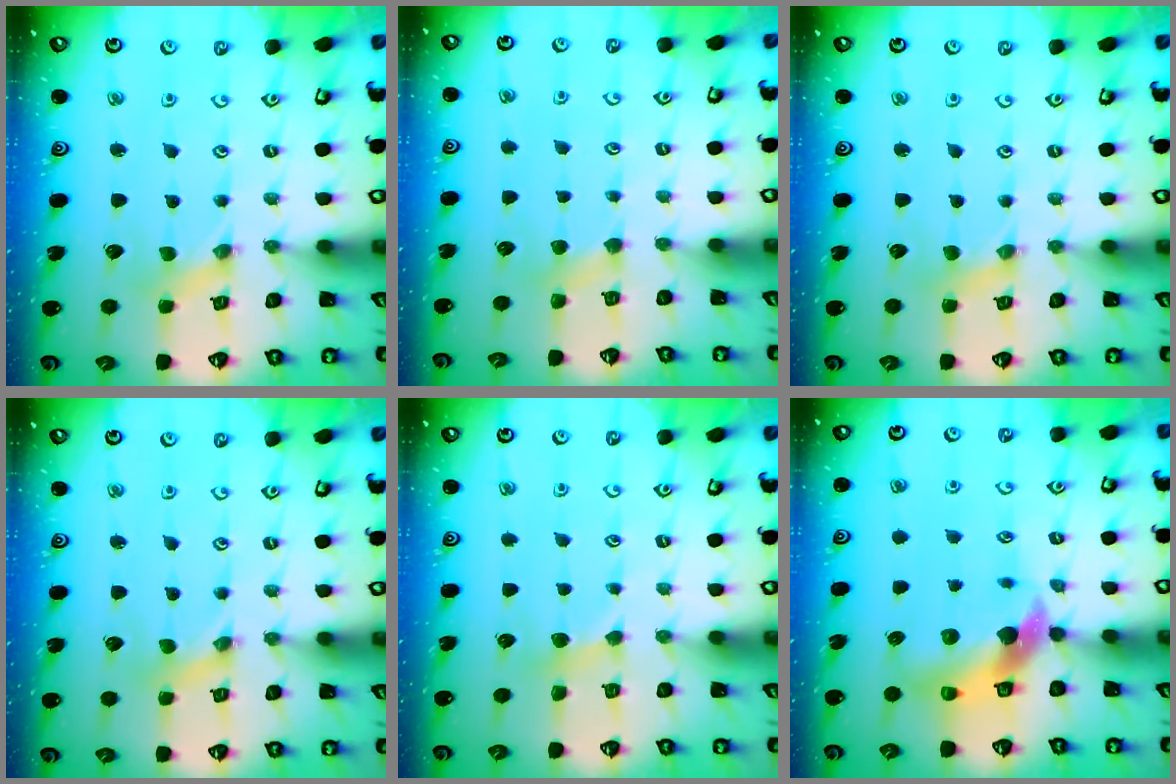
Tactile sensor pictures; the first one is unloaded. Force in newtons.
{"total": 3.3, "press": 3.2, "slide": 0.4}
{"total": 1.3, "press": 1.2, "slide": 0.2}
{"total": 0.9, "press": 0.9, "slide": 0.2}
{"total": 2.5, "press": 2.4, "slide": 0.2}
{"total": 10.1, "press": 10.0, "slide": 1.5}